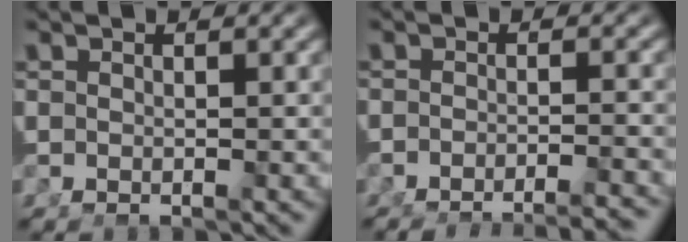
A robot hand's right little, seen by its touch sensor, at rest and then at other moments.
{"total": 7.0, "force": [-6.8, 1.0, 1.4], "torque": [-0.001, -0.011, -0.102]}